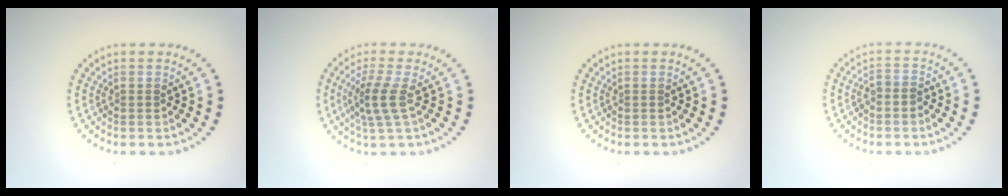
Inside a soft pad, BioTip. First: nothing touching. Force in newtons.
{"total": 2.8, "press": 2.3, "slide": 1.6}
{"total": 0.0}
{"total": 1.1, "press": 0.8, "slide": 0.7}